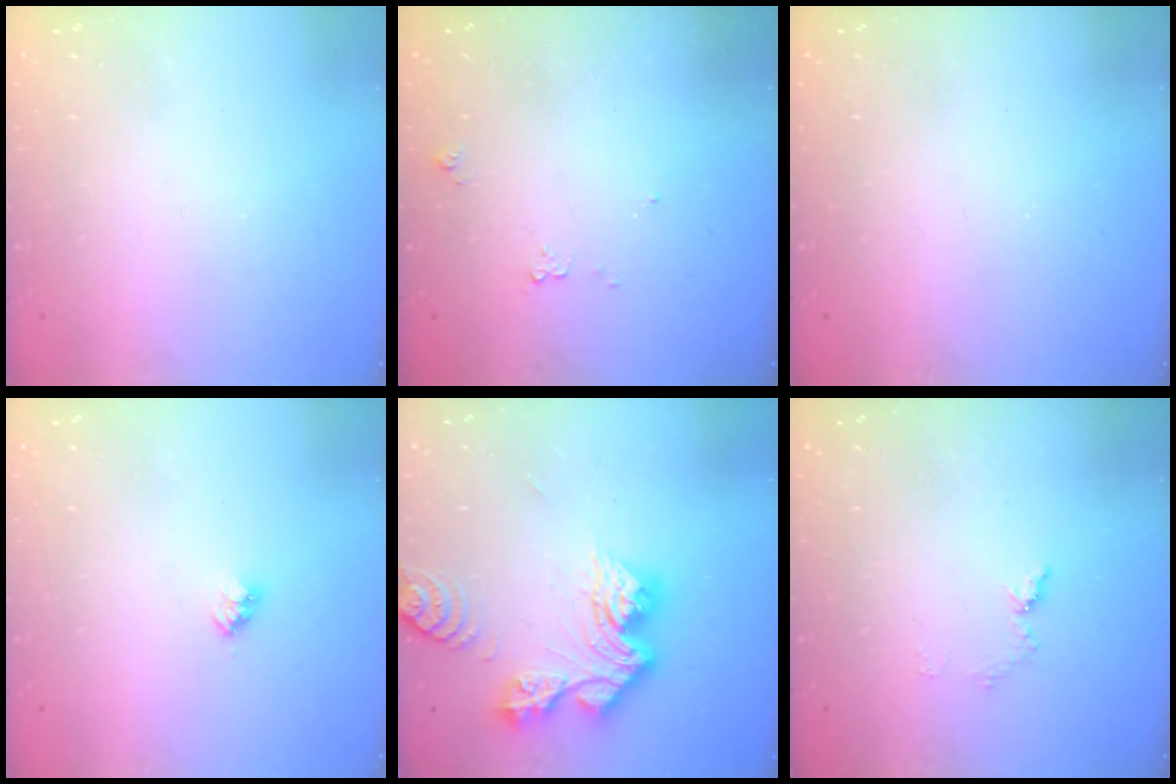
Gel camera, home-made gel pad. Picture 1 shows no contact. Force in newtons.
{"total": 5.5, "press": 5.5, "slide": 0.7}
{"total": 0.0}
{"total": 2.8, "press": 2.8, "slide": 0.4}
{"total": 14.3, "press": 14.2, "slide": 1.5}
{"total": 6.4, "press": 6.4, "slide": 0.7}